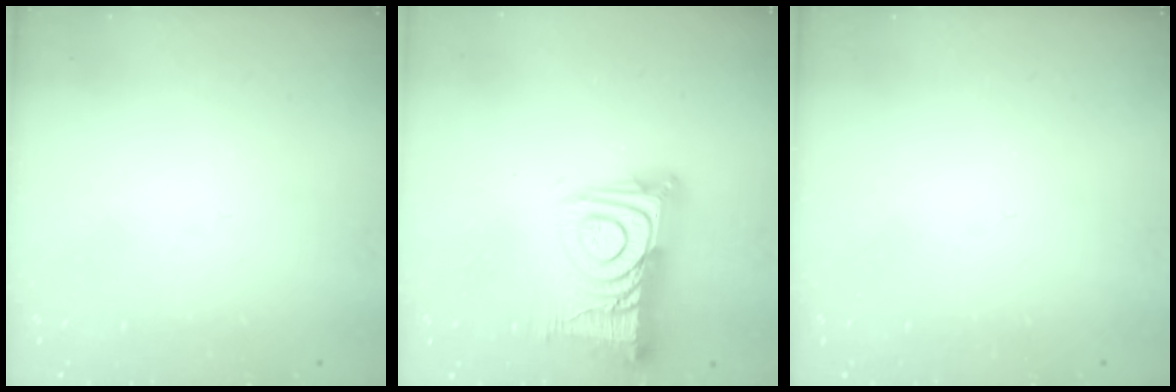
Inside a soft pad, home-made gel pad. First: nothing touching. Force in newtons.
{"total": 17.3, "press": 17.2, "slide": 1.3}
{"total": 0.0}